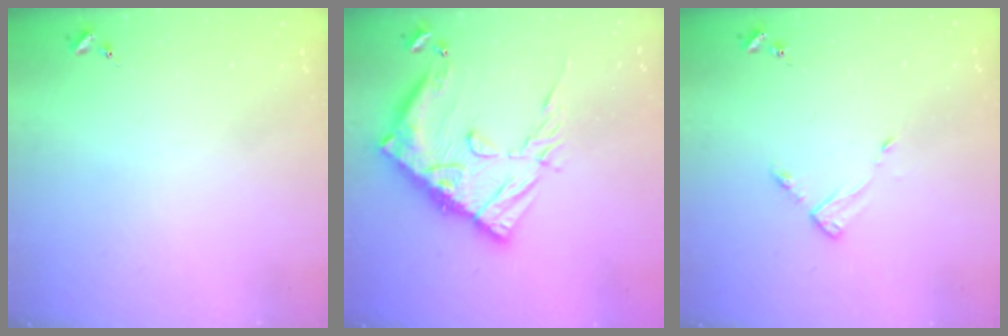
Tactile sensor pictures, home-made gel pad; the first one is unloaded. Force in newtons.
{"total": 19.6, "press": 19.5, "slide": 2.0}
{"total": 4.1, "press": 4.1, "slide": 0.4}